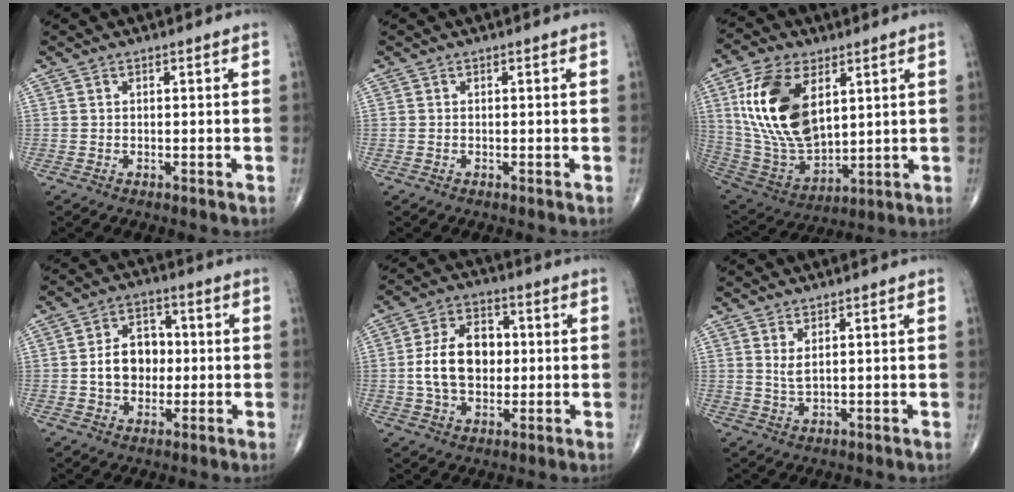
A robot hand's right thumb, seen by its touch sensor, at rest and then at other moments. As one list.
[{"total": 0.0}, {"total": 19.9, "force": [6.0, 11.0, 15.4], "torque": [-0.285, -0.031, 0.122]}, {"total": 9.1, "force": [-0.3, 6.9, 5.9], "torque": [-0.072, 0.018, -0.010]}, {"total": 12.5, "force": [0.2, 8.4, 9.3], "torque": [-0.148, 0.015, 0.000]}, {"total": 2.4, "force": [1.1, 0.6, 2.1], "torque": [-0.046, -0.014, 0.028]}]